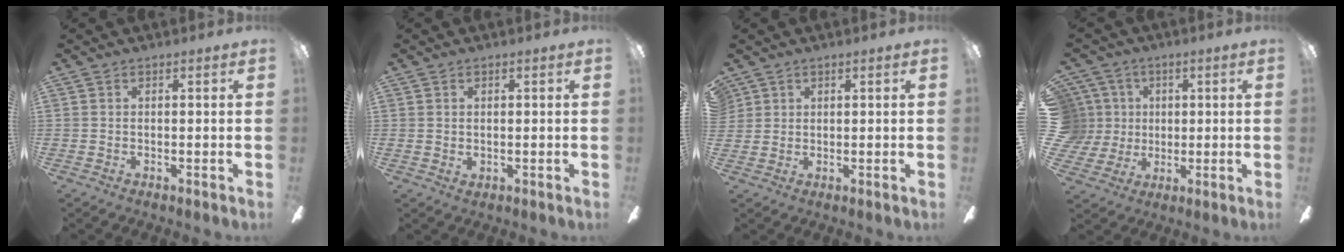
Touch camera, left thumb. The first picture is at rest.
{"total": 0.8, "force": [0.4, 0.6, 0.4], "torque": [0.000, 0.001, 0.004]}
{"total": 1.6, "force": [1.1, 1.1, 0.0], "torque": [-0.003, 0.002, 0.022]}
{"total": 9.8, "force": [2.0, 9.4, 2.1], "torque": [-0.077, 0.000, 0.045]}